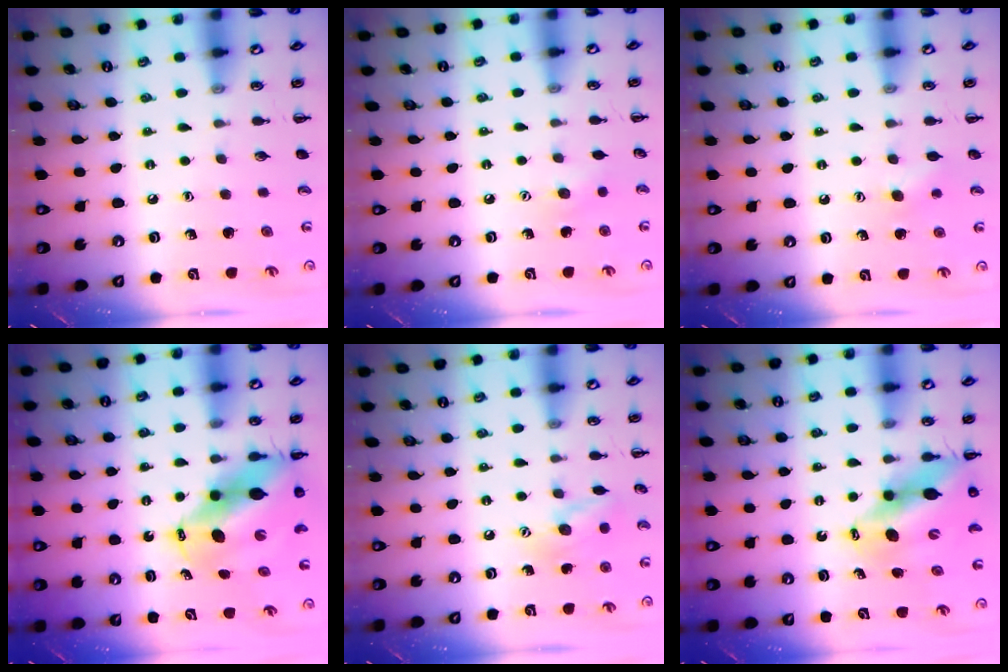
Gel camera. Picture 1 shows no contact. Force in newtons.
{"total": 4.0, "press": 3.9, "slide": 0.7}
{"total": 5.1, "press": 4.9, "slide": 1.3}
{"total": 11.3, "press": 10.9, "slide": 3.2}
{"total": 9.8, "press": 9.7, "slide": 0.6}
{"total": 11.3, "press": 10.9, "slide": 2.9}